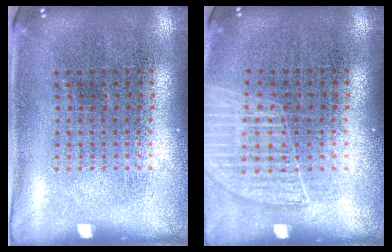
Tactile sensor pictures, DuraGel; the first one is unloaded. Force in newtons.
{"total": 1.1, "press": 1.1, "slide": 0.1}